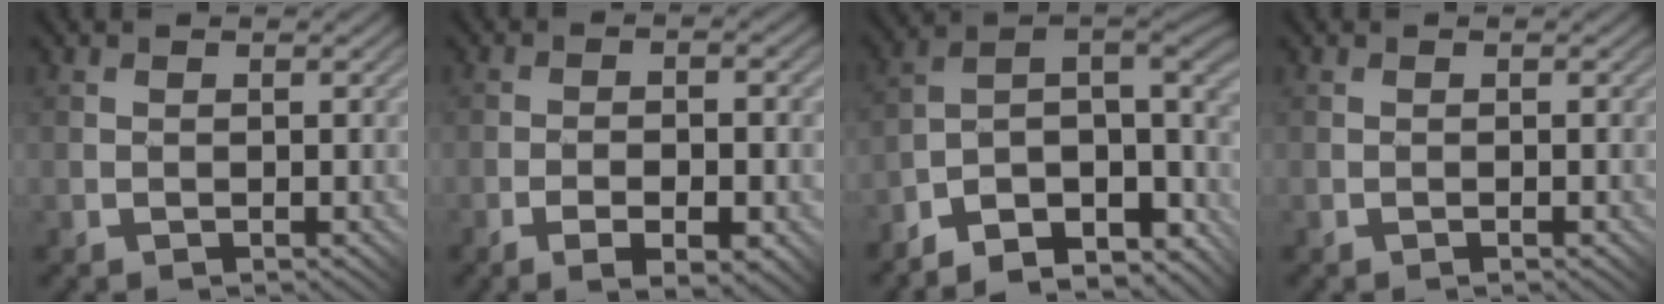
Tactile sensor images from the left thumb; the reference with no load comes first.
{"total": 6.7, "force": [-3.0, 2.2, 5.6], "torque": [-0.078, 0.001, -0.029]}
{"total": 12.0, "force": [-8.2, 4.3, 7.7], "torque": [-0.160, -0.013, -0.115]}
{"total": 0.5, "force": [-0.2, 0.1, 0.4], "torque": [-0.006, 0.000, -0.002]}